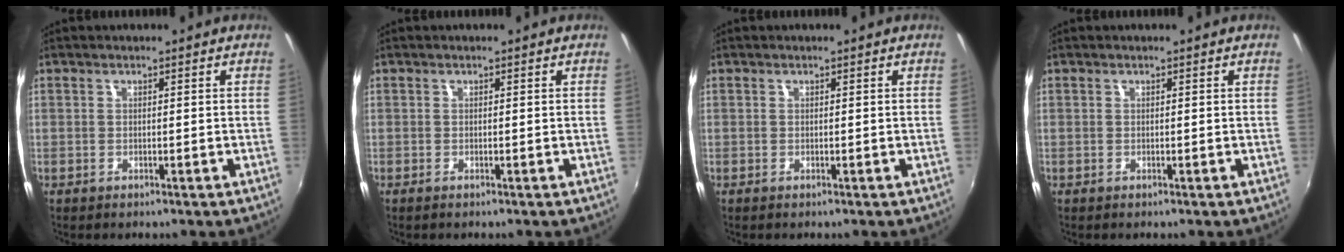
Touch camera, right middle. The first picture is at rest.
{"total": 0.0}
{"total": 0.0}
{"total": 0.0}